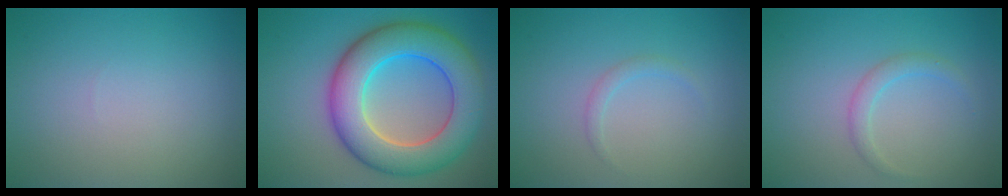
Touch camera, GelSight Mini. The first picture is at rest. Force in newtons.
{"total": 10.0, "press": 9.9, "slide": 0.2}
{"total": 0.9, "press": 0.9, "slide": 0.1}
{"total": 1.5, "press": 1.5, "slide": 0.1}